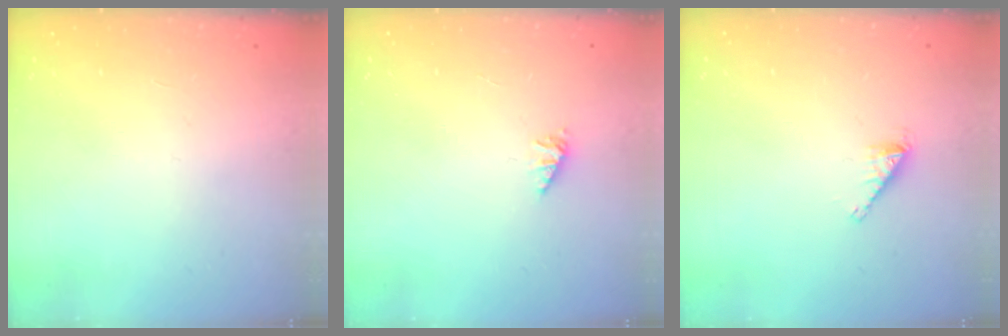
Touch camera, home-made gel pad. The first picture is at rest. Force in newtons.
{"total": 1.3, "press": 1.3, "slide": 0.1}
{"total": 1.8, "press": 1.8, "slide": 0.0}